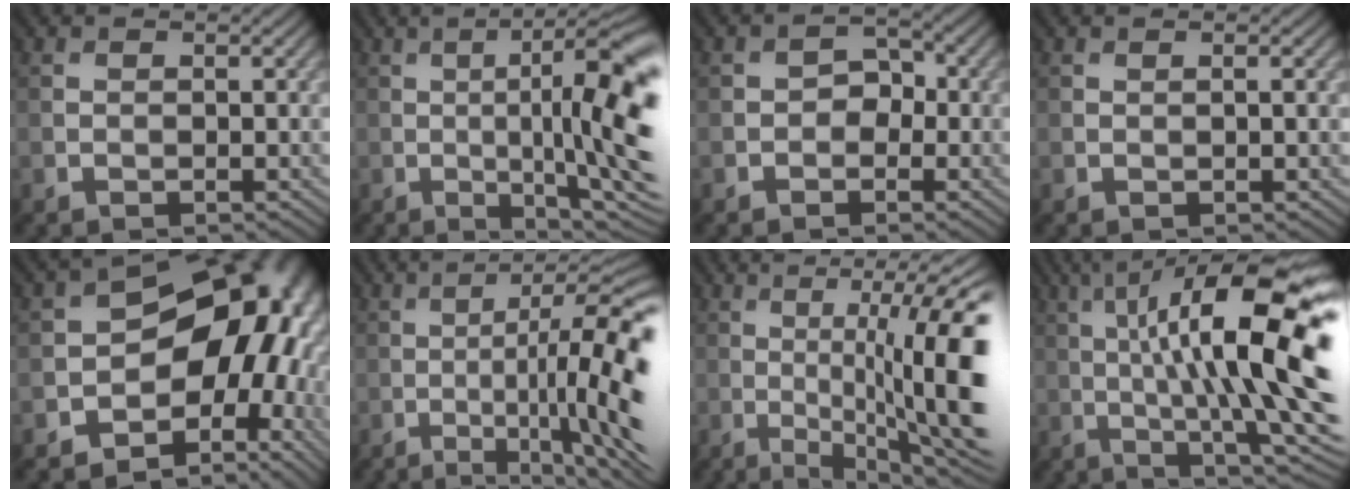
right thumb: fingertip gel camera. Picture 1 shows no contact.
{"total": 13.6, "force": [-0.8, 3.1, 13.2], "torque": [-0.160, 0.007, -0.001]}
{"total": 1.8, "force": [-0.7, 1.6, 0.2], "torque": [0.009, 0.001, -0.013]}
{"total": 0.6, "force": [0.1, -0.6, 0.1], "torque": [-0.002, 0.003, 0.002]}
{"total": 12.0, "force": [-2.9, 8.4, 8.0], "torque": [-0.071, -0.005, -0.045]}
{"total": 13.3, "force": [-2.7, 2.7, 12.7], "torque": [-0.177, -0.007, -0.020]}
{"total": 13.8, "force": [-1.4, 3.3, 13.4], "torque": [-0.159, 0.011, -0.010]}
{"total": 16.5, "force": [2.3, 3.4, 16.0], "torque": [-0.250, 0.038, 0.056]}